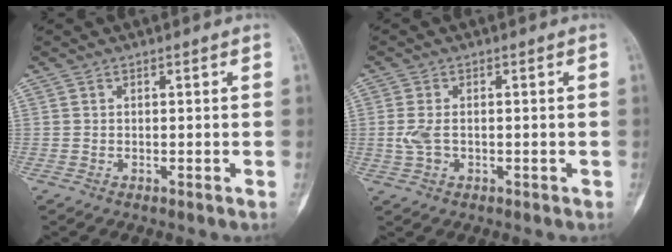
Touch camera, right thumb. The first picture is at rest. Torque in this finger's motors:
{"motor_torque": [-0.07, -0.01, 0.21, 0.20, 0.08]}